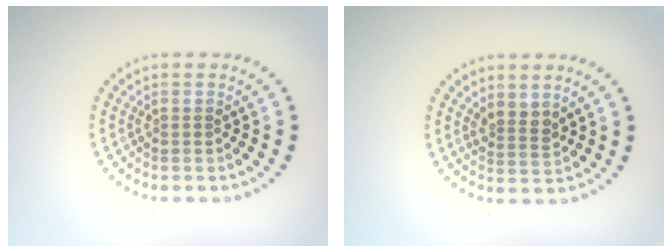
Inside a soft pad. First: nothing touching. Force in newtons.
{"total": 2.0, "press": 1.6, "slide": 1.1}